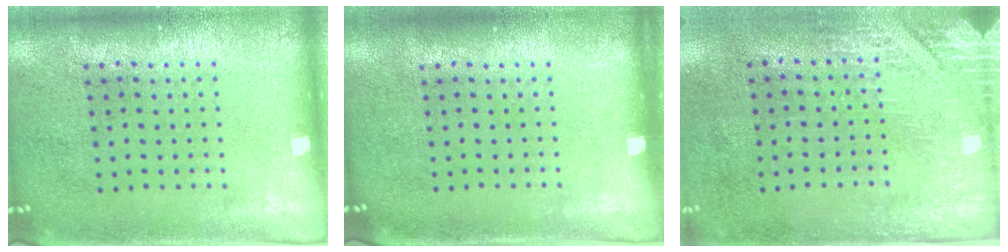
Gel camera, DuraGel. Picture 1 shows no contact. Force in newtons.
{"total": 0.0}
{"total": 2.9, "press": 2.5, "slide": 1.5}